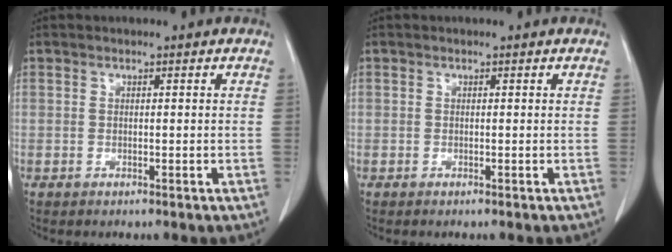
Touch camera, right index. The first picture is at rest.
{"total": 0.0}